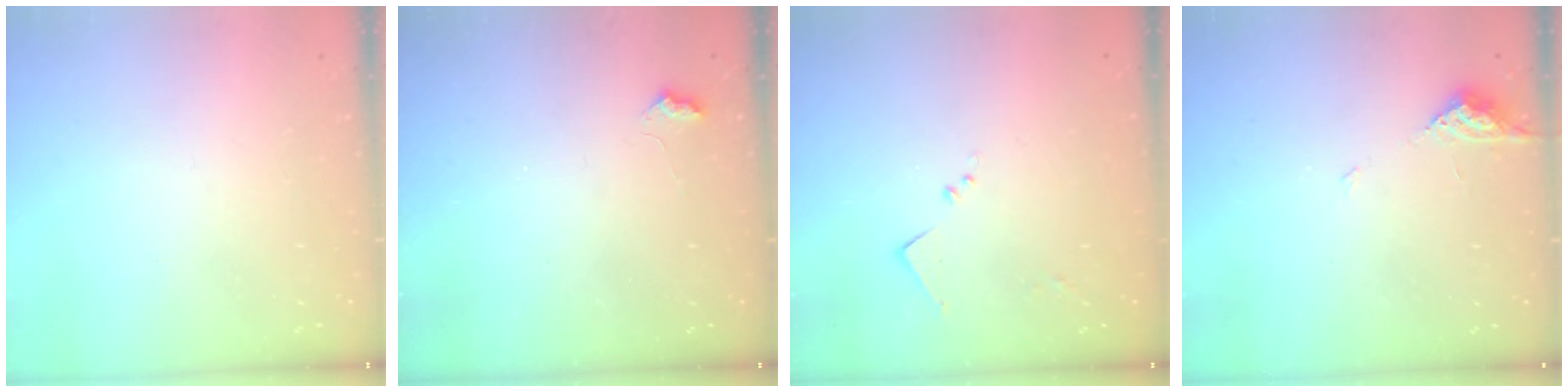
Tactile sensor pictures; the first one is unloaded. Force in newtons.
{"total": 2.8, "press": 2.7, "slide": 0.6}
{"total": 6.0, "press": 6.0, "slide": 0.8}
{"total": 5.0, "press": 5.0, "slide": 0.6}